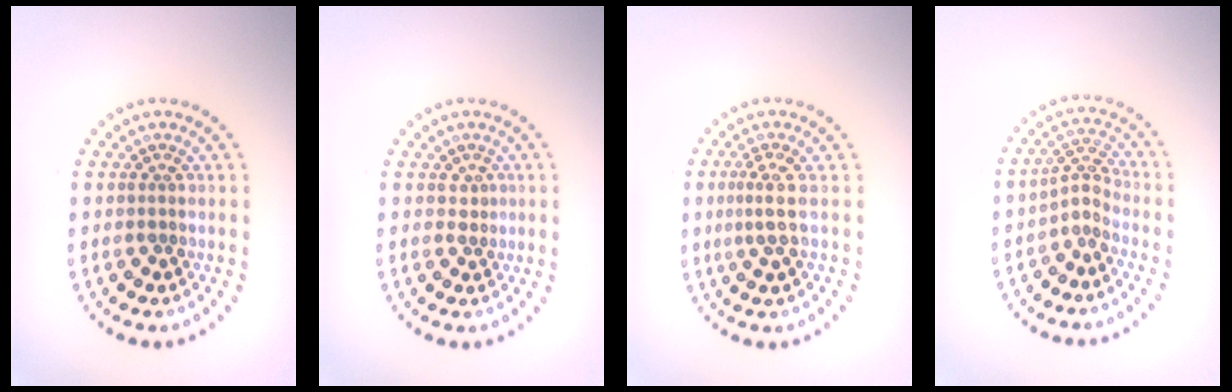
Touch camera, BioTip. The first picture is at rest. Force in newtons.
{"total": 0.9, "press": 0.8, "slide": 0.4}
{"total": 1.9, "press": 1.4, "slide": 1.2}
{"total": 2.1, "press": 1.4, "slide": 1.5}